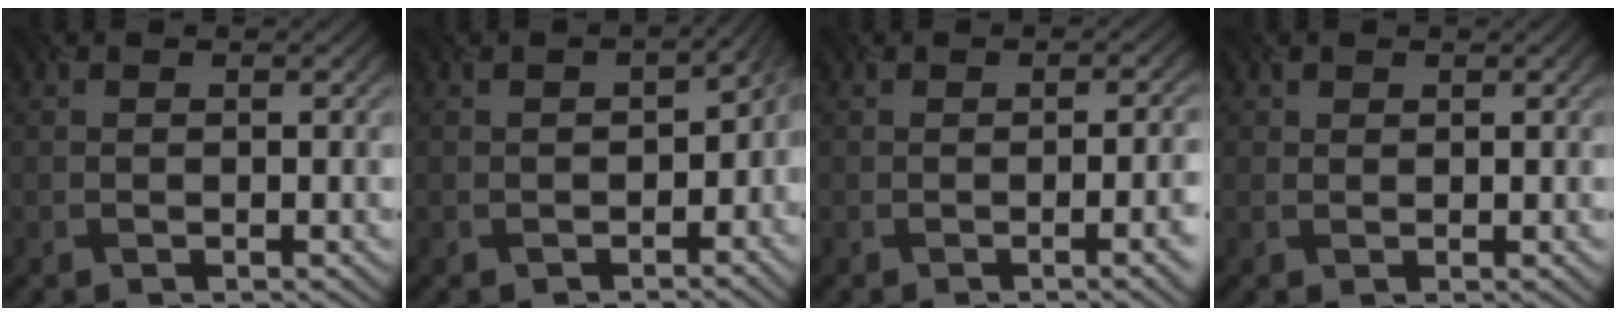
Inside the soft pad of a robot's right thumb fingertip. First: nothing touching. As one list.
[{"total": 5.0, "force": [-2.0, 3.3, 3.2], "torque": [-0.031, -0.018, -0.017]}, {"total": 5.5, "force": [-1.9, 1.9, 4.8], "torque": [-0.043, 0.002, -0.019]}, {"total": 1.3, "force": [0.8, 1.0, -0.1], "torque": [0.005, 0.001, 0.022]}]